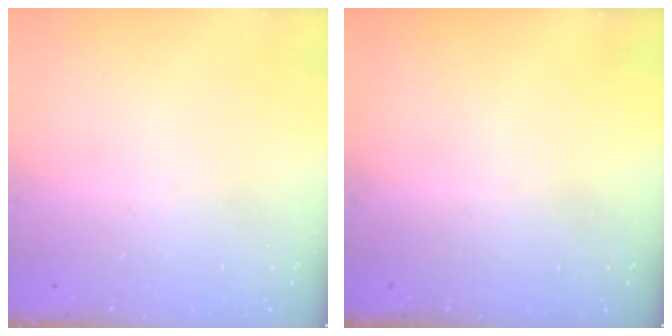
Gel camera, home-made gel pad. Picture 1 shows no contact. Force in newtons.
{"total": 0.0}